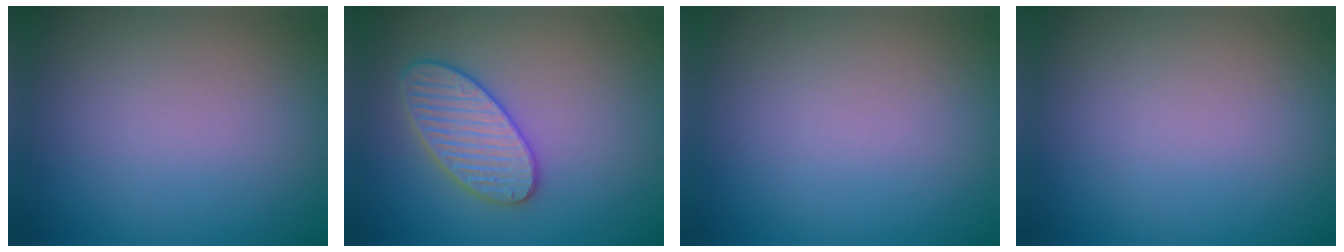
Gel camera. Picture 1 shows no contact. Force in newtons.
{"total": 3.9, "press": 3.8, "slide": 0.8}
{"total": 0.0}
{"total": 0.0}